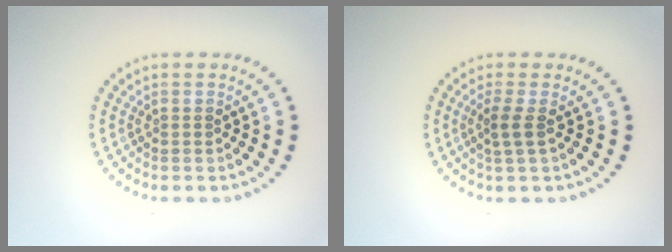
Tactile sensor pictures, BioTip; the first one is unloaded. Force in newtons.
{"total": 1.6, "press": 1.2, "slide": 1.0}